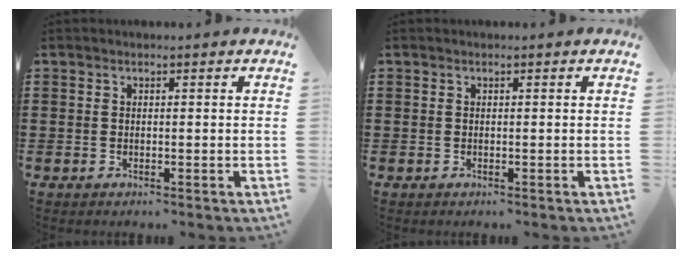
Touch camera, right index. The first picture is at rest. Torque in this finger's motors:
{"motor_torque": [0.00, 0.00, 0.00, 0.00]}